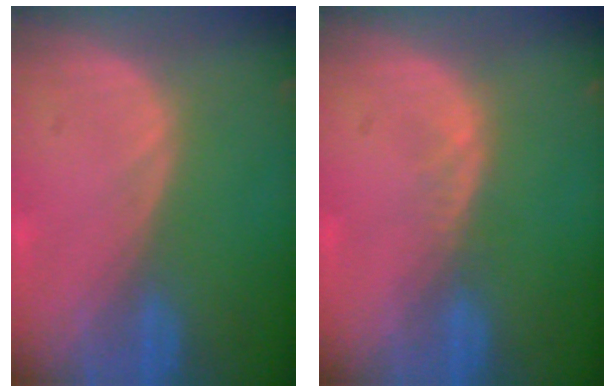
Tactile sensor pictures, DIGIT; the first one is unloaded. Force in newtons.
{"total": 1.1, "press": 1.1, "slide": 0.3}